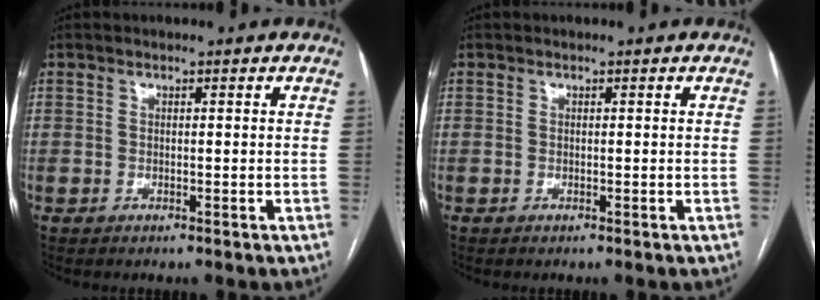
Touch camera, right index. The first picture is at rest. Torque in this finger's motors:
{"motor_torque": [0.00, 0.00, -0.02, 0.01]}